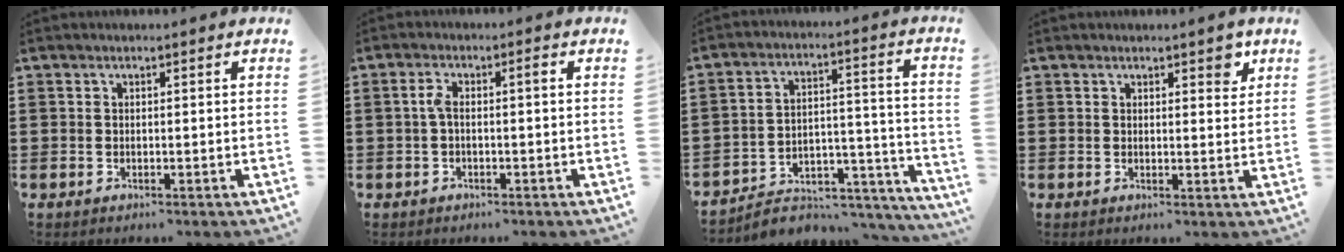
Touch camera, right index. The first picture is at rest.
{"total": 2.7, "force": [-0.3, 0.6, 2.6], "torque": [-0.054, 0.001, -0.010]}
{"total": 5.3, "force": [-4.7, 2.0, 1.4], "torque": [-0.024, 0.011, -0.089]}
{"total": 2.8, "force": [2.0, 1.1, 1.6], "torque": [-0.017, 0.001, 0.033]}